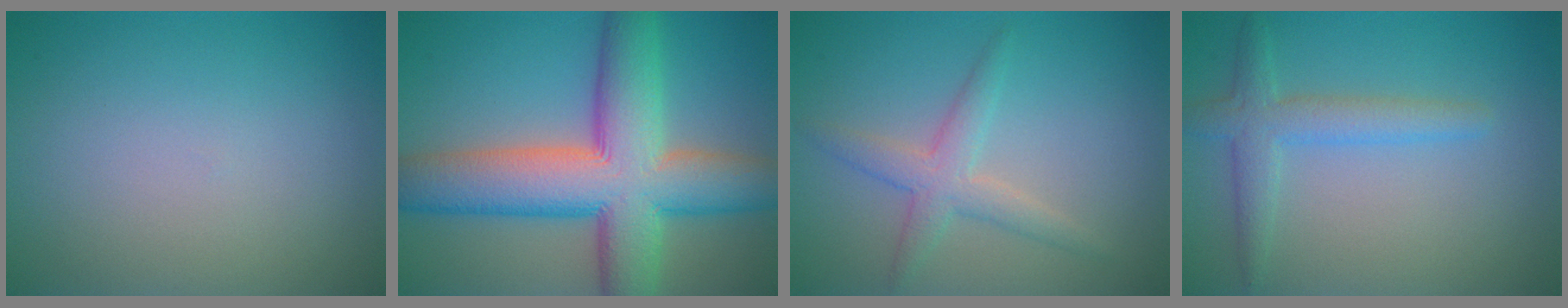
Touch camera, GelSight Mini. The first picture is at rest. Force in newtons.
{"total": 12.3, "press": 12.3, "slide": 0.6}
{"total": 3.0, "press": 3.0, "slide": 0.1}
{"total": 3.1, "press": 3.1, "slide": 0.1}